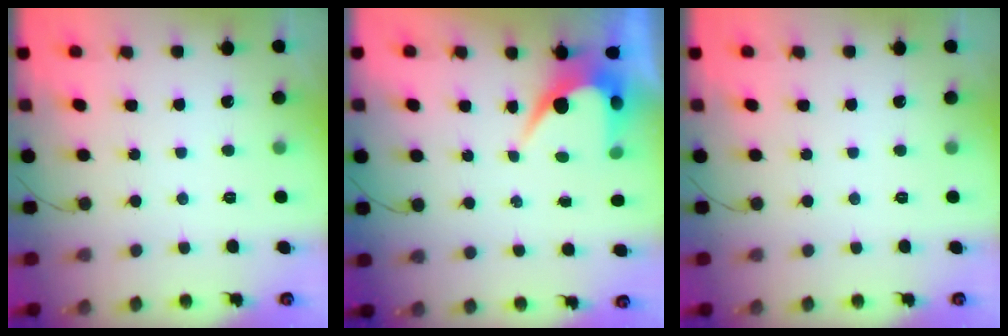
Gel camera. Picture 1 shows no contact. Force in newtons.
{"total": 6.2, "press": 6.2, "slide": 0.2}
{"total": 0.0}